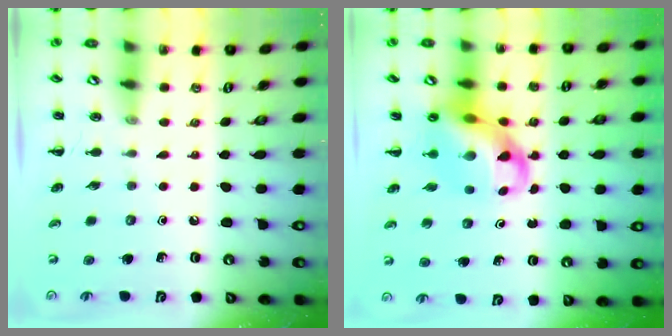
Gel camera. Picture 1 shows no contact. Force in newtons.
{"total": 11.4, "press": 11.0, "slide": 3.0}